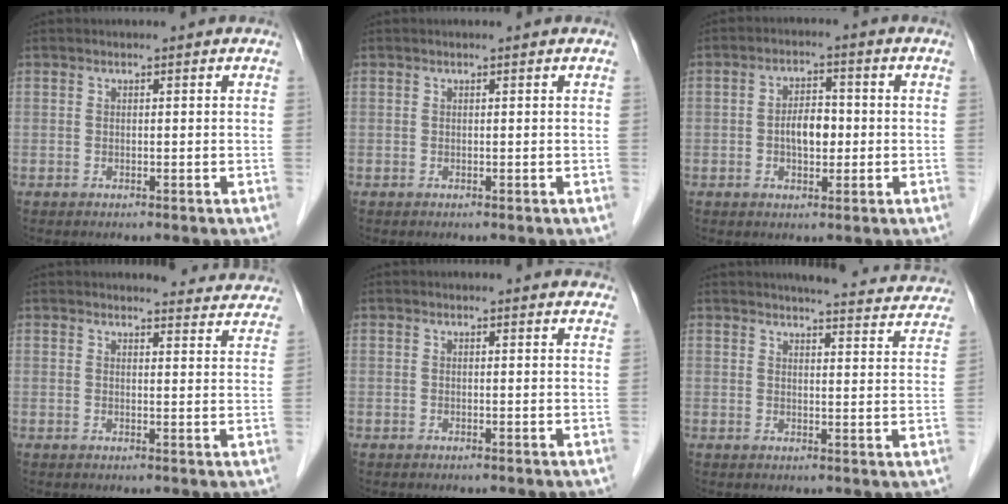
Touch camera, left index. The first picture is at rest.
{"total": 0.0}
{"total": 4.7, "force": [-0.6, 2.5, 4.0], "torque": [-0.074, 0.010, -0.010]}
{"total": 9.3, "force": [9.1, 1.5, 0.8], "torque": [0.017, -0.019, 0.079]}
{"total": 4.2, "force": [4.1, 0.7, 0.5], "torque": [-0.002, -0.003, 0.026]}
{"total": 16.0, "force": [15.2, 2.2, 4.6], "torque": [-0.040, -0.035, 0.157]}